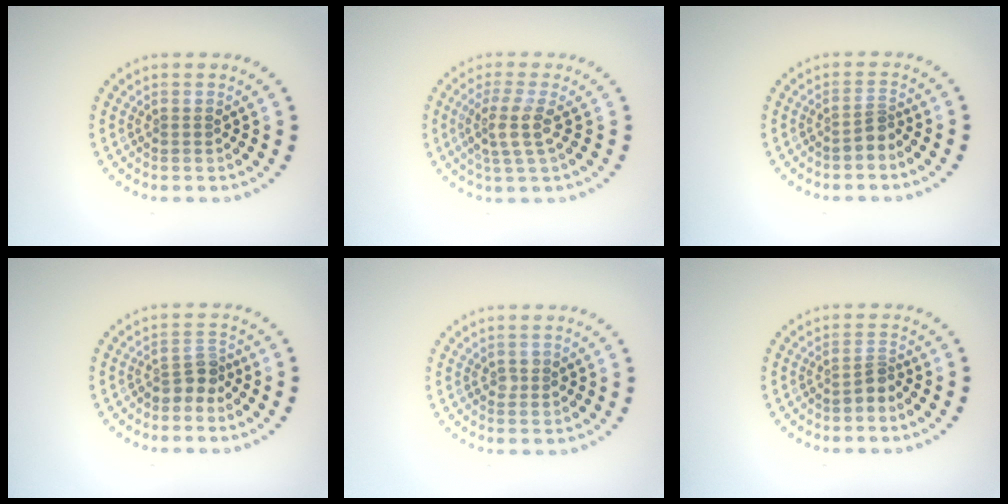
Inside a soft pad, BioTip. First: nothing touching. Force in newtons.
{"total": 2.9, "press": 2.3, "slide": 1.8}
{"total": 1.7, "press": 1.2, "slide": 1.1}
{"total": 2.2, "press": 1.7, "slide": 1.4}
{"total": 1.0, "press": 1.0, "slide": 0.2}
{"total": 1.6, "press": 1.2, "slide": 1.2}